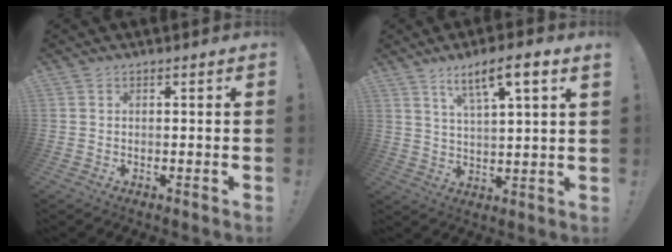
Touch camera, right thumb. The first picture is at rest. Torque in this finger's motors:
{"motor_torque": [0.16, 0.22, 0.56, 0.29, 0.01]}